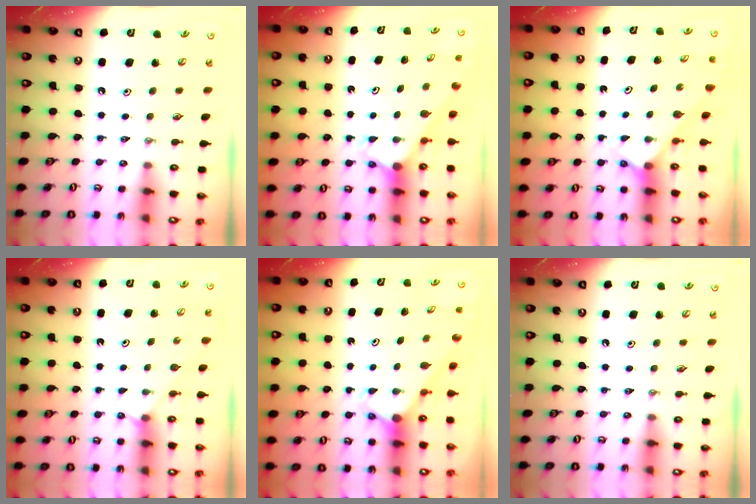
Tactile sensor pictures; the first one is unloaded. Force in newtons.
{"total": 2.6, "press": 2.6, "slide": 0.2}
{"total": 2.0, "press": 2.0, "slide": 0.1}
{"total": 1.9, "press": 1.9, "slide": 0.3}
{"total": 2.9, "press": 2.9, "slide": 0.3}
{"total": 0.0}